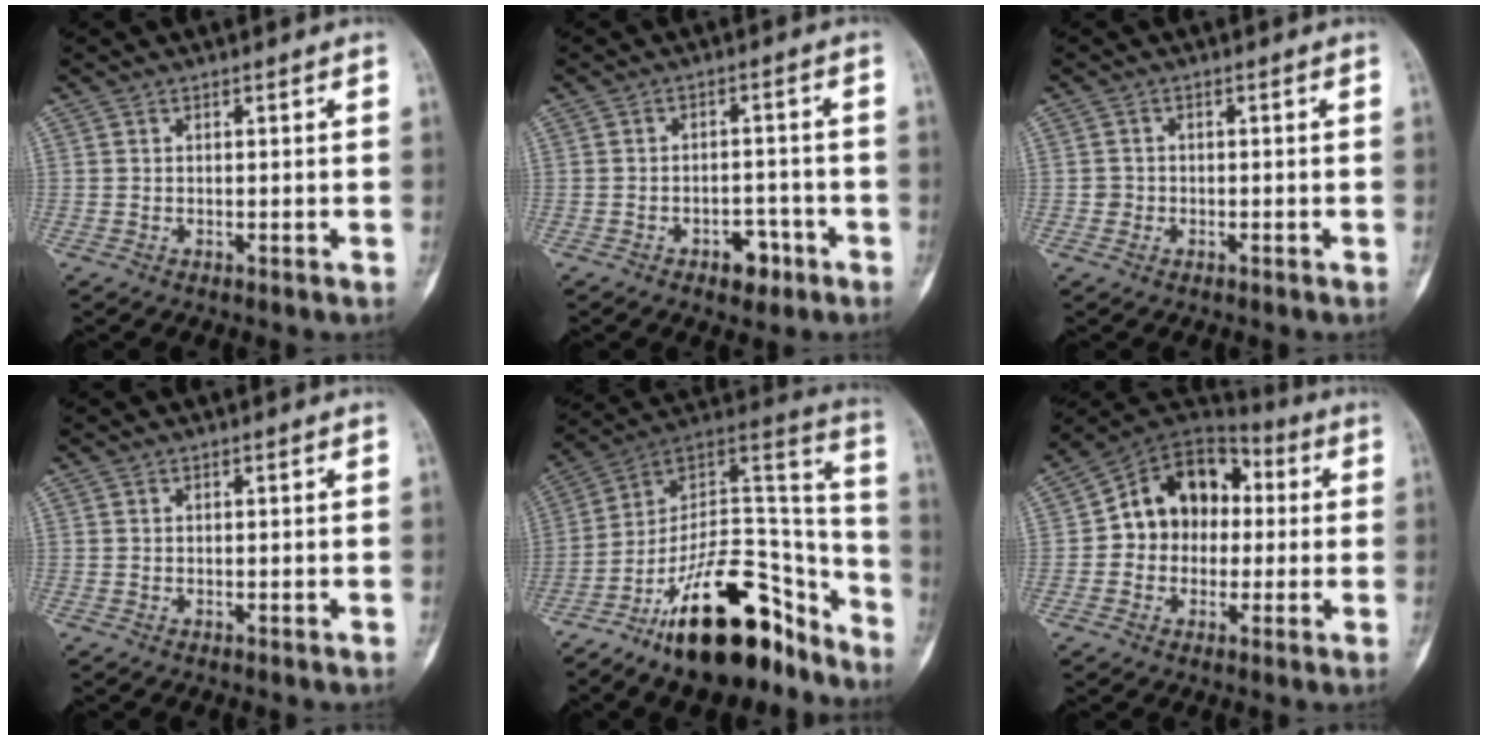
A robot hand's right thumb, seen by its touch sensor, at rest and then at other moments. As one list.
[{"total": 4.9, "force": [-2.7, 3.0, 2.7], "torque": [-0.018, 0.025, -0.036]}, {"total": 1.4, "force": [-0.5, 1.3, 0.2], "torque": [0.004, 0.007, -0.012]}, {"total": 0.0}, {"total": 25.5, "force": [-17.1, 10.8, 15.6], "torque": [-0.179, 0.120, -0.282]}, {"total": 14.3, "force": [0.6, 11.6, 8.5], "torque": [-0.086, 0.040, -0.001]}]